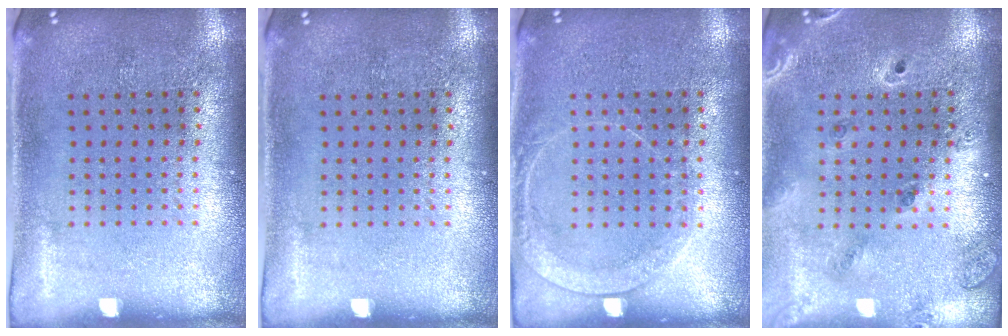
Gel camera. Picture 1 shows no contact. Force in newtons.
{"total": 0.0}
{"total": 1.5, "press": 1.4, "slide": 0.4}
{"total": 1.4, "press": 1.3, "slide": 0.4}